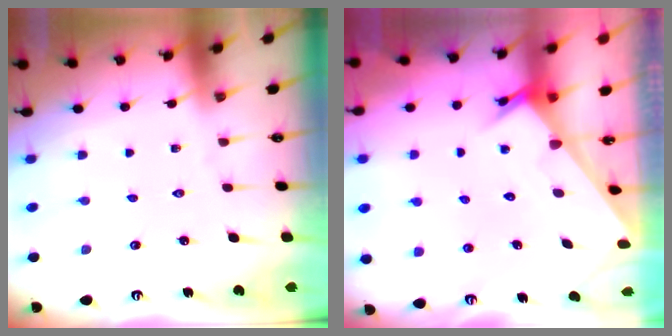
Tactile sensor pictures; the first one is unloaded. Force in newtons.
{"total": 2.5, "press": 2.5, "slide": 0.1}